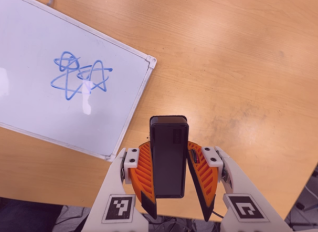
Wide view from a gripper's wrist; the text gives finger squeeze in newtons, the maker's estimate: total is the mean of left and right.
{"total": 5.5, "left": 4.8, "right": 6.1}